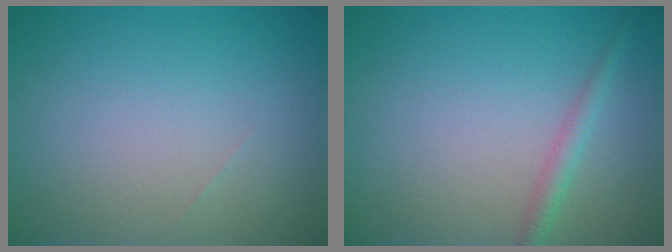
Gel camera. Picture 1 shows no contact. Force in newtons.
{"total": 1.6, "press": 1.6, "slide": 0.1}